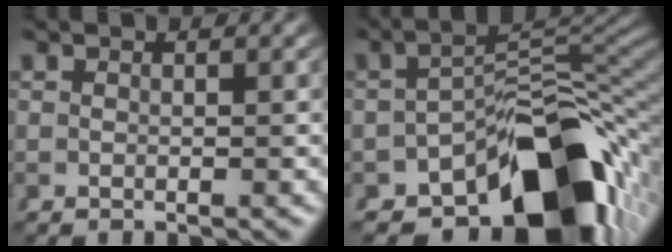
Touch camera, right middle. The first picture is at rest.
{"total": 14.8, "force": [-9.1, 6.3, 9.8], "torque": [-0.103, -0.005, -0.125]}